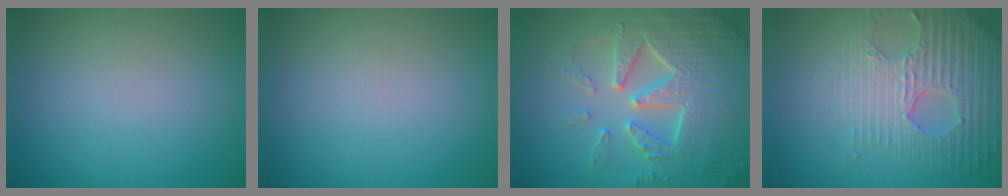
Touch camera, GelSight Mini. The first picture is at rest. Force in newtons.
{"total": 0.0}
{"total": 7.7, "press": 7.5, "slide": 1.6}
{"total": 4.8, "press": 4.4, "slide": 2.0}